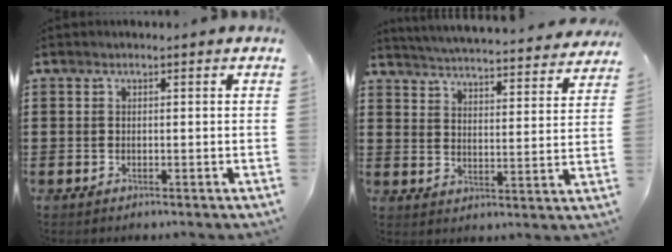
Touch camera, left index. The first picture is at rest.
{"total": 4.6, "force": [4.5, -0.6, 0.7], "torque": [-0.037, -0.042, 0.074]}